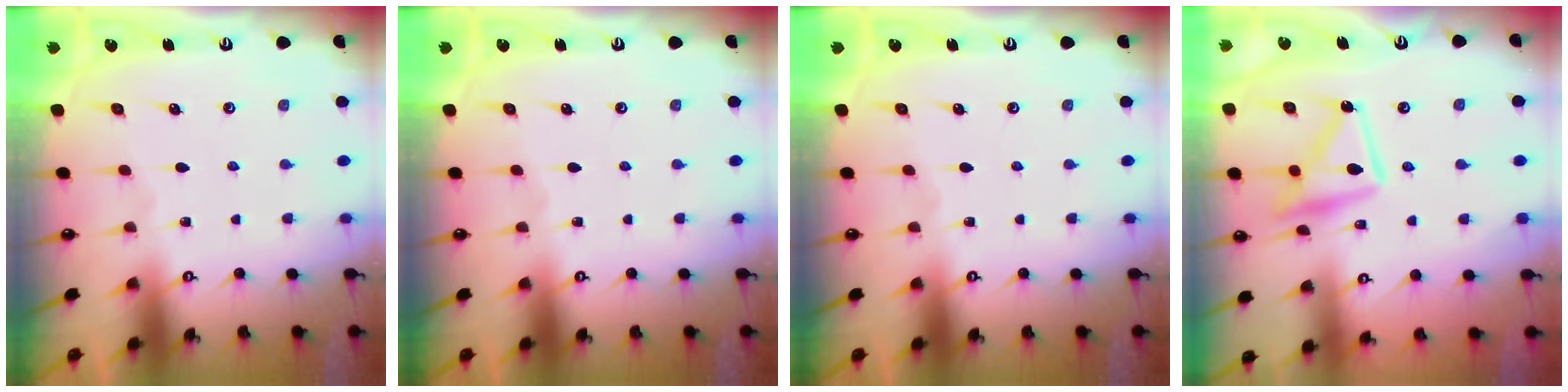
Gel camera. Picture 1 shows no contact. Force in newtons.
{"total": 0.0}
{"total": 0.0}
{"total": 14.0, "press": 13.9, "slide": 1.2}